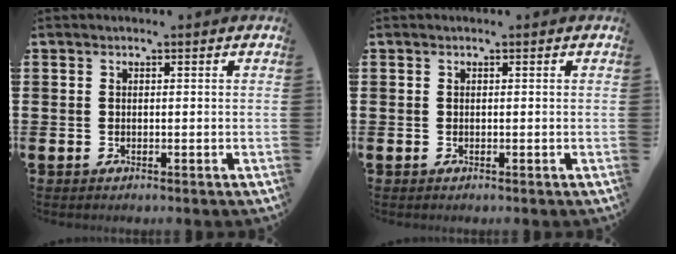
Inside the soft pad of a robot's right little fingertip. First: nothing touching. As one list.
[{"total": 0.0}]